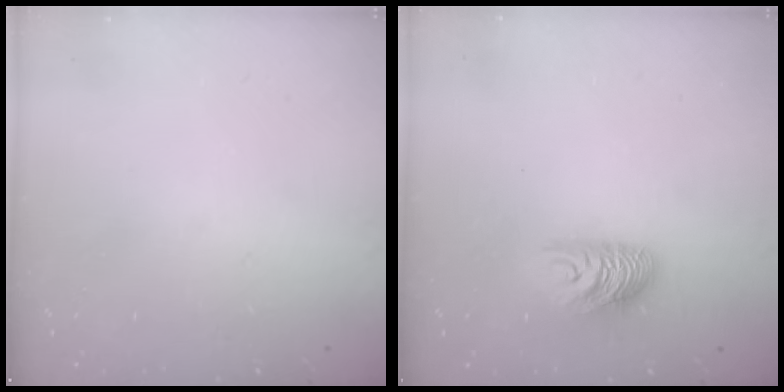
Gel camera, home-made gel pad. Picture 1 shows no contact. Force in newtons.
{"total": 9.3, "press": 9.2, "slide": 0.7}